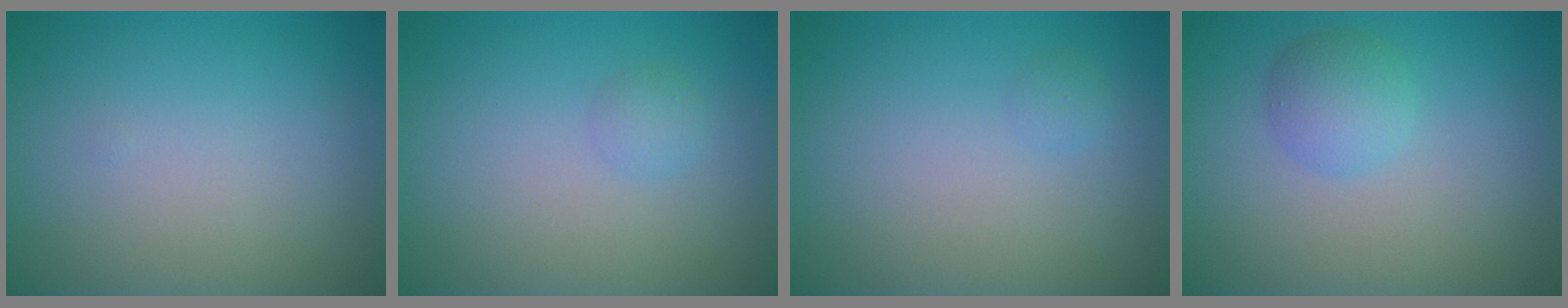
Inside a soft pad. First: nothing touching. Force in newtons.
{"total": 1.0, "press": 1.0, "slide": 0.0}
{"total": 0.6, "press": 0.6, "slide": 0.0}
{"total": 2.4, "press": 2.4, "slide": 0.0}